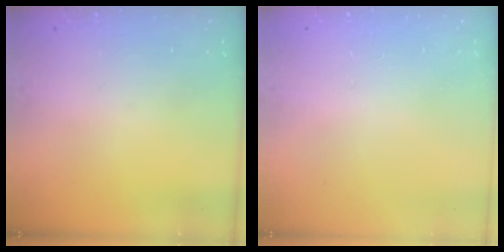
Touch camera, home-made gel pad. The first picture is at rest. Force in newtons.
{"total": 2.6, "press": 2.6, "slide": 0.2}